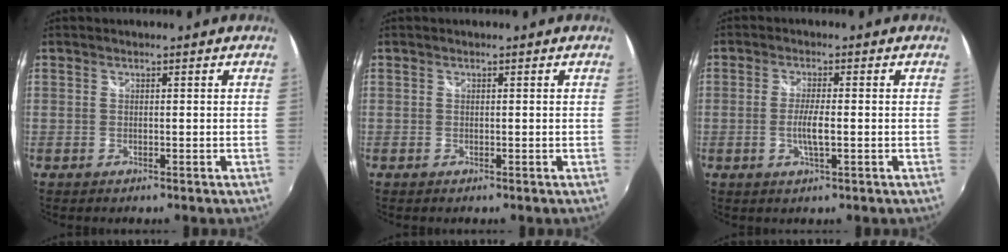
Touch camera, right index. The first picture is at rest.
{"total": 0.0}
{"total": 3.9, "force": [-0.8, 0.5, 3.8], "torque": [-0.071, -0.007, -0.014]}